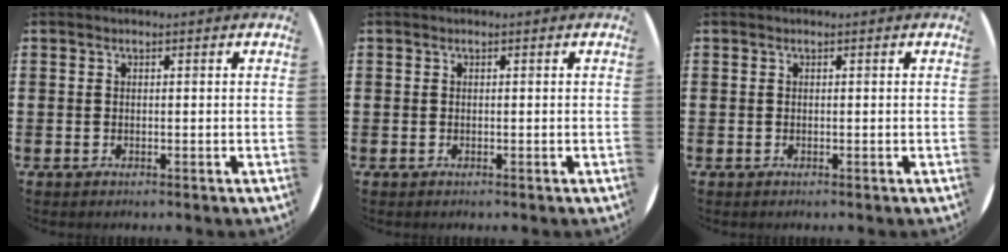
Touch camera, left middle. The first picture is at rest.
{"total": 0.0}
{"total": 0.0}